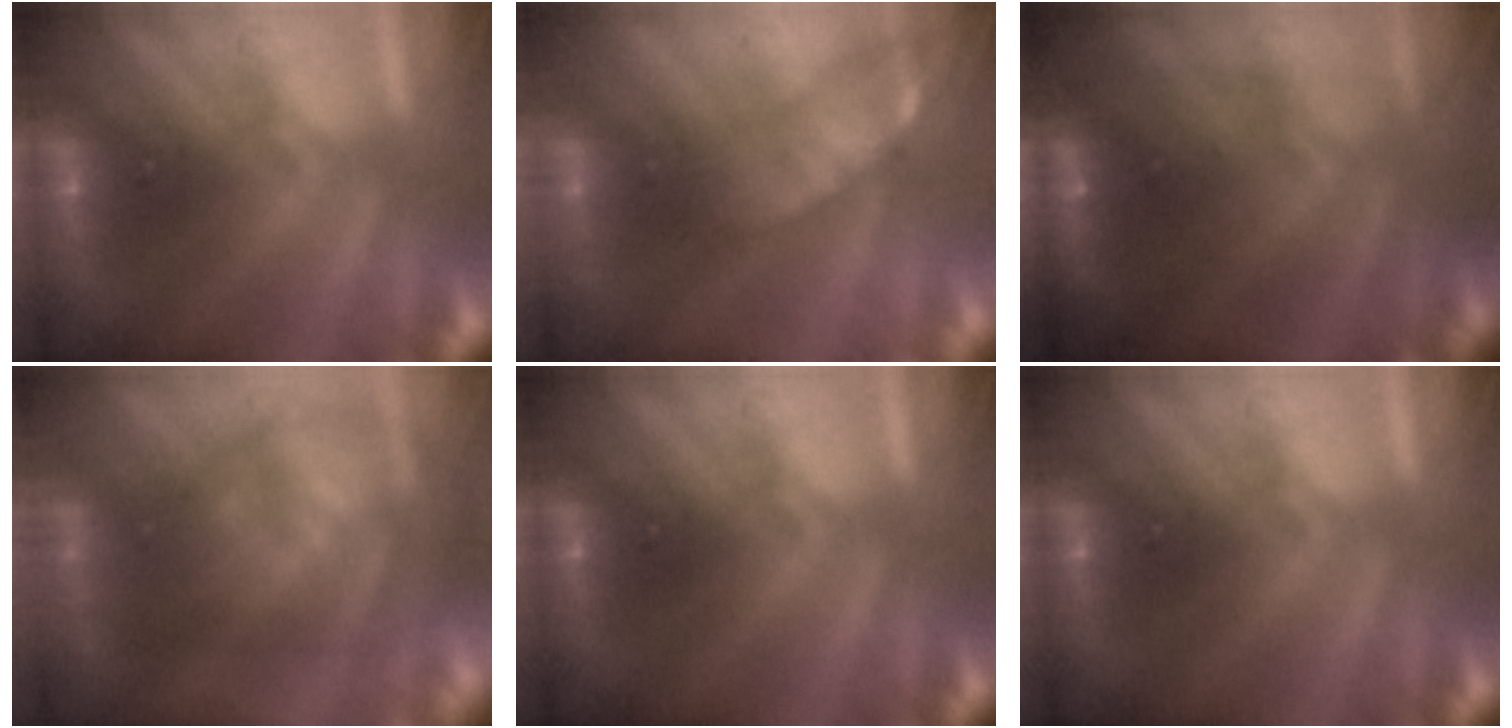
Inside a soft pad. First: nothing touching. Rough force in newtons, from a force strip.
{"total": 2.7}
{"total": 7.1}
{"total": 5.8}
{"total": 0.0}
{"total": 0.0}